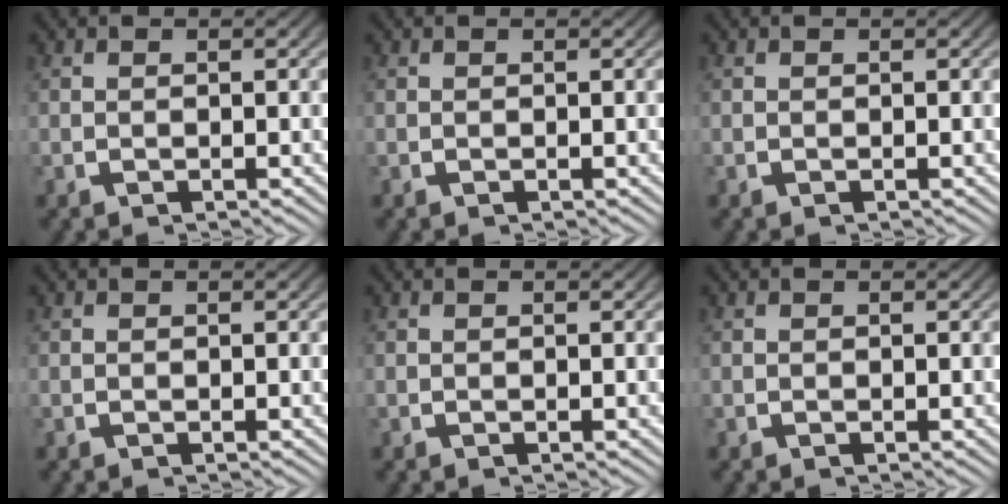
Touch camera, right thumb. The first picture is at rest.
{"total": 0.0}
{"total": 0.0}
{"total": 0.0}
{"total": 0.0}
{"total": 0.0}